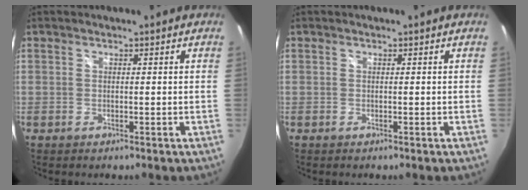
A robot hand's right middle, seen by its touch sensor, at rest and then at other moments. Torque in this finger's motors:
{"motor_torque": [0.02, 0.02, 0.00, 0.01]}